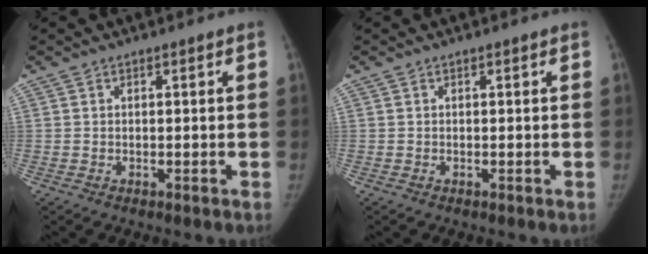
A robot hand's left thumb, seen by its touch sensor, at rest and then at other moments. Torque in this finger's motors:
{"motor_torque": [0.02, 0.00, 0.14, -0.04, 0.01]}